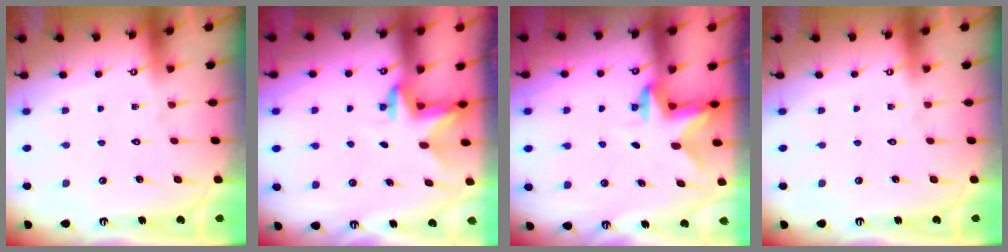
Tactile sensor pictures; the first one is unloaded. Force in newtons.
{"total": 2.9, "press": 2.9, "slide": 0.7}
{"total": 2.7, "press": 2.7, "slide": 0.5}
{"total": 0.0}